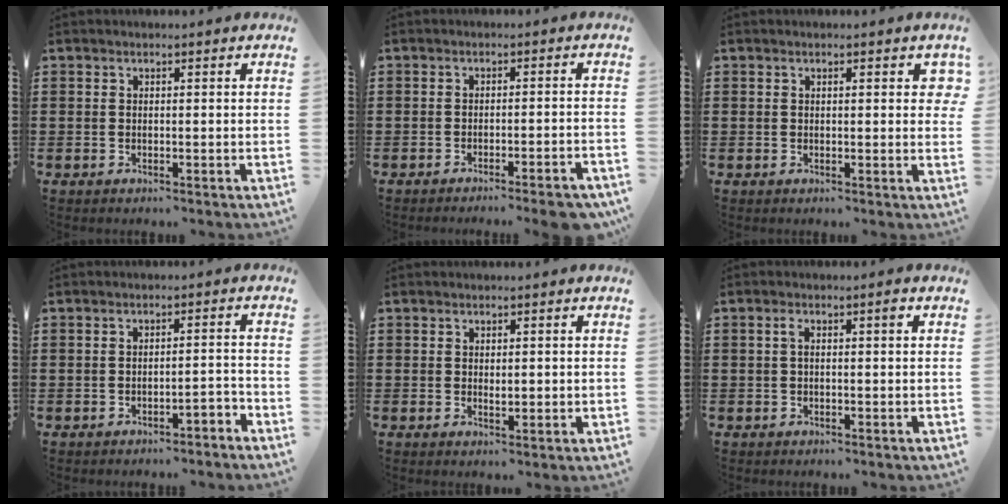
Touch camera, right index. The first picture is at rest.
{"total": 3.0, "force": [-2.6, -0.1, 1.5], "torque": [-0.024, -0.003, -0.049]}
{"total": 1.5, "force": [0.4, 0.5, 1.3], "torque": [-0.019, 0.002, 0.005]}
{"total": 2.3, "force": [-2.1, 0.2, 1.0], "torque": [-0.021, 0.004, -0.042]}
{"total": 1.1, "force": [0.2, 0.5, 1.0], "torque": [-0.018, 0.005, 0.003]}
{"total": 2.0, "force": [0.3, 0.4, 1.9], "torque": [-0.036, 0.002, 0.003]}